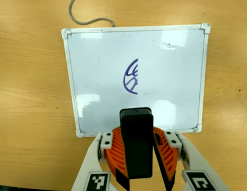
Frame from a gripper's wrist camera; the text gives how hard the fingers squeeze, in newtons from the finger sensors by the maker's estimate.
{"total": 10.5, "left": 10.7, "right": 10.3}